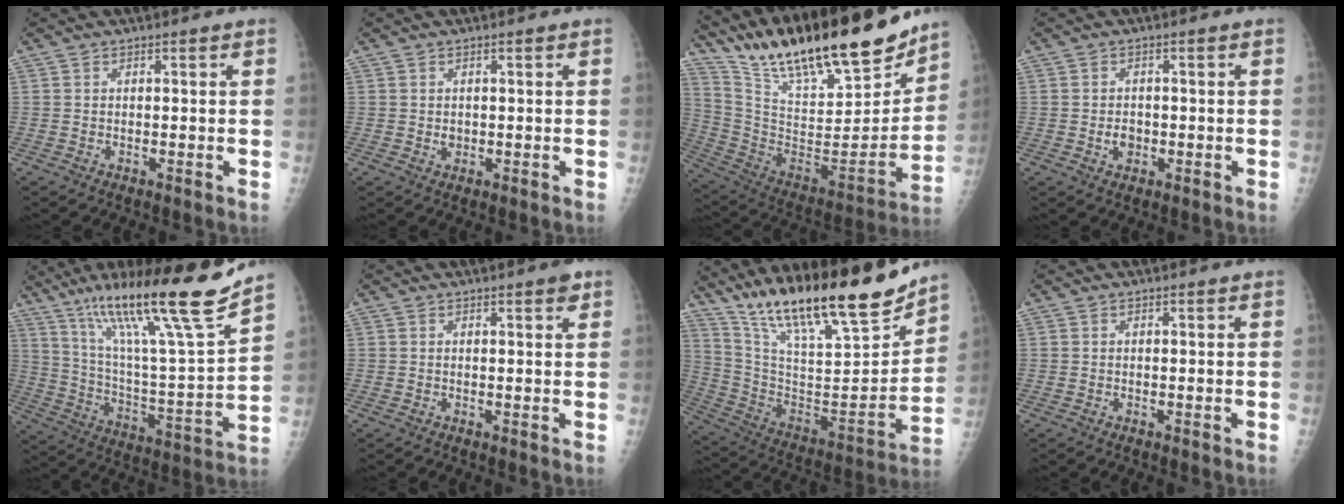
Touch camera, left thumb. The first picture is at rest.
{"total": 1.4, "force": [0.0, 1.2, 0.8], "torque": [-0.006, 0.001, 0.003]}
{"total": 28.3, "force": [23.2, 6.5, 14.9], "torque": [-0.221, -0.103, 0.386]}
{"total": 2.8, "force": [-0.7, 2.2, 1.5], "torque": [-0.014, 0.004, -0.010]}
{"total": 25.0, "force": [17.0, 1.9, 18.3], "torque": [-0.283, -0.064, 0.292]}
{"total": 1.7, "force": [1.0, 0.4, 1.3], "torque": [-0.016, -0.003, 0.011]}
{"total": 28.2, "force": [21.0, 6.4, 17.7], "torque": [-0.268, -0.080, 0.358]}
{"total": 0.0}